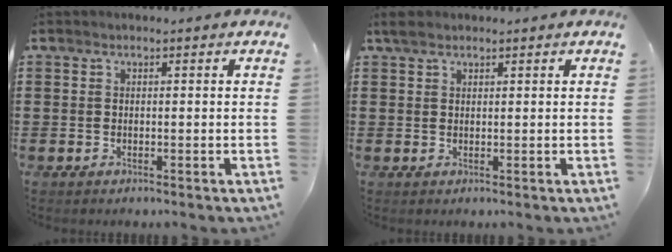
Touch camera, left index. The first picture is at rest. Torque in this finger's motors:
{"motor_torque": [0.10, 0.18, 0.04, 0.03]}